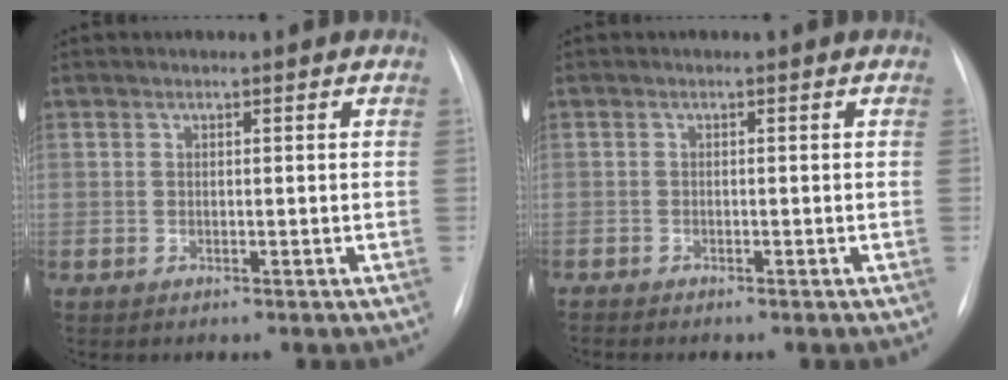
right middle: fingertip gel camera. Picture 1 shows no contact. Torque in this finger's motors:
{"motor_torque": [0.58, -1.56, 0.57, 0.10]}